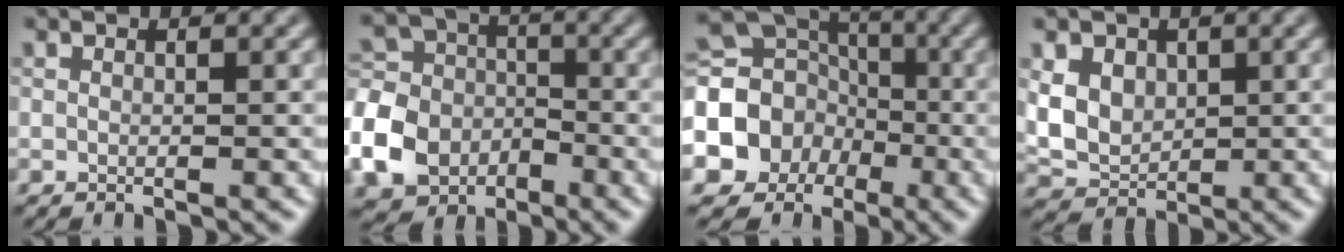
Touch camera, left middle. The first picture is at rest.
{"total": 7.3, "force": [-3.0, 5.8, 3.3], "torque": [-0.074, 0.003, -0.072]}
{"total": 11.6, "force": [-3.2, 10.1, 4.7], "torque": [-0.105, -0.009, -0.079]}
{"total": 5.4, "force": [1.6, 4.3, 2.9], "torque": [-0.060, 0.010, 0.027]}